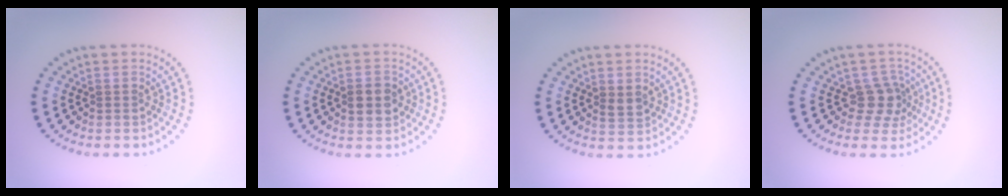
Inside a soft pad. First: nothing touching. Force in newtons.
{"total": 2.4, "press": 2.4, "slide": 0.1}
{"total": 1.2, "press": 1.2, "slide": 0.3}
{"total": 2.7, "press": 2.0, "slide": 1.8}